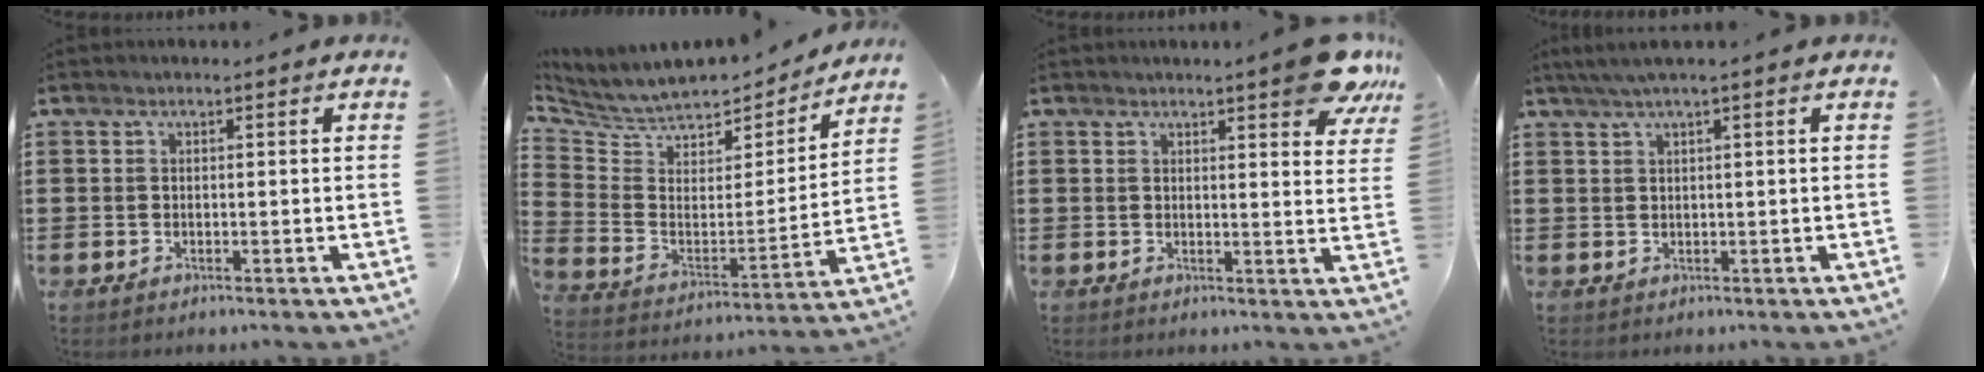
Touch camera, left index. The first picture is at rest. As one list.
[{"total": 5.8, "force": [5.5, 1.8, 0.5], "torque": [-0.050, -0.048, 0.091]}, {"total": 7.2, "force": [5.6, 1.1, 4.4], "torque": [-0.061, -0.020, 0.094]}, {"total": 1.9, "force": [0.7, -0.1, 1.7], "torque": [-0.031, -0.001, 0.013]}]